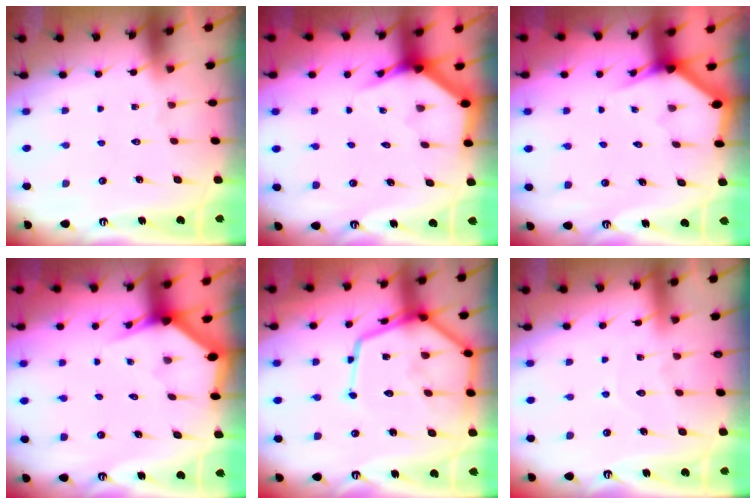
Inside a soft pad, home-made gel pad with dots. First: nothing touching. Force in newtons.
{"total": 3.9, "press": 3.9, "slide": 0.2}
{"total": 2.9, "press": 2.9, "slide": 0.1}
{"total": 2.9, "press": 2.9, "slide": 0.2}
{"total": 17.8, "press": 17.7, "slide": 1.7}
{"total": 5.8, "press": 5.8, "slide": 0.5}